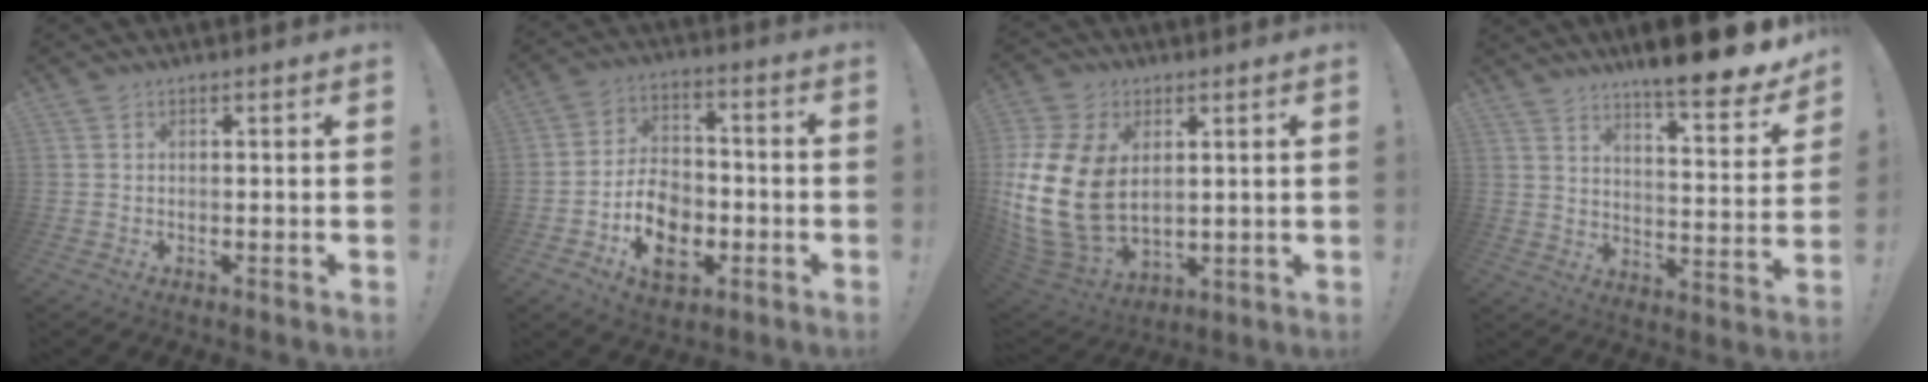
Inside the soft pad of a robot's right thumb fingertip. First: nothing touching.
{"total": 13.9, "force": [-5.2, 9.8, 8.3], "torque": [-0.135, 0.030, -0.089]}
{"total": 20.5, "force": [1.6, 15.1, 13.8], "torque": [-0.292, -0.006, 0.040]}
{"total": 13.2, "force": [10.6, 0.8, 7.9], "torque": [-0.117, -0.093, 0.166]}